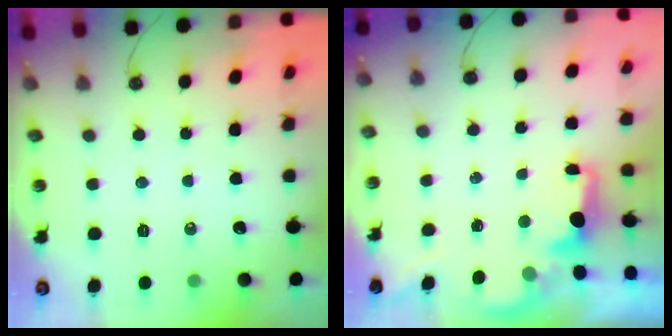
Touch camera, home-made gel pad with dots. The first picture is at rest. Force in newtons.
{"total": 1.7, "press": 1.5, "slide": 0.8}